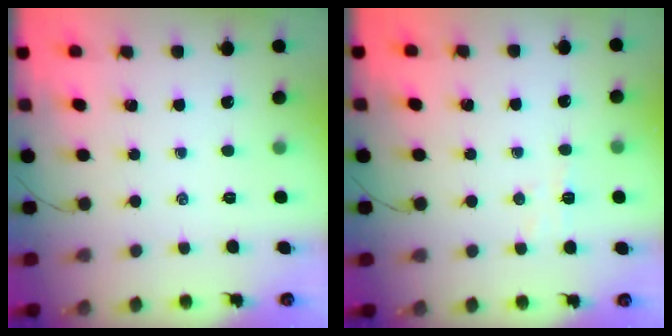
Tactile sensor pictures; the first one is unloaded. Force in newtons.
{"total": 3.5, "press": 3.4, "slide": 1.0}